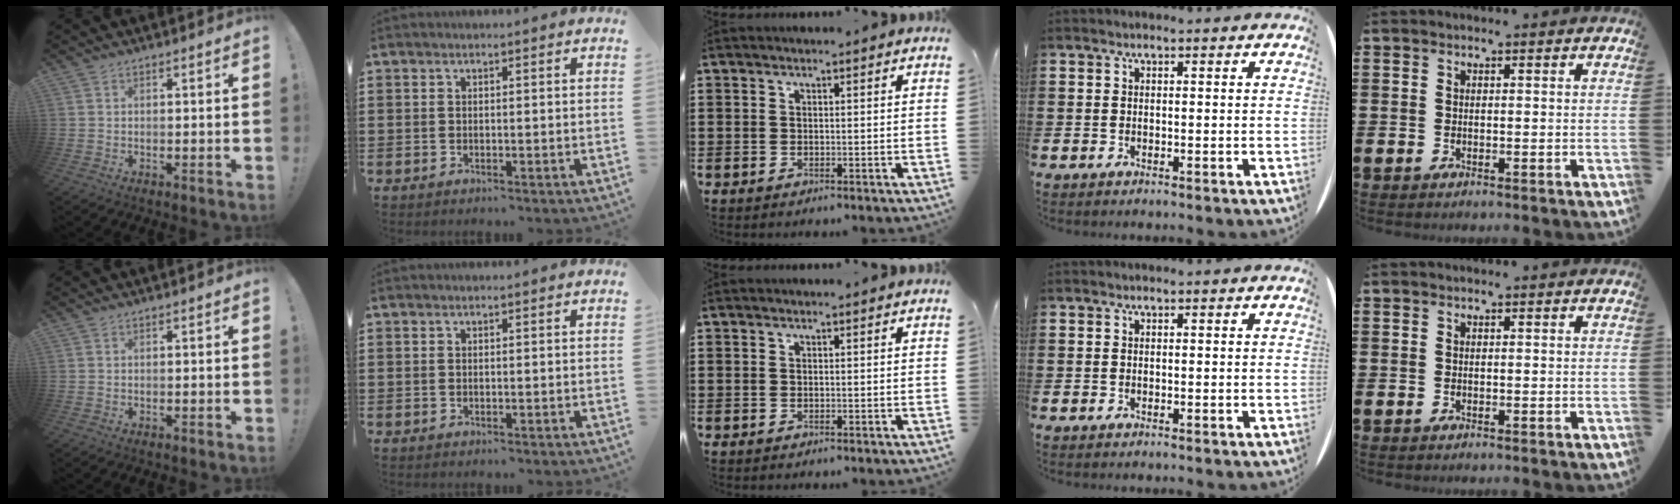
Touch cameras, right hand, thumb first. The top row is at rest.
{}